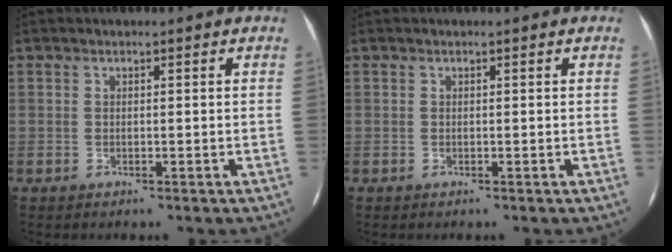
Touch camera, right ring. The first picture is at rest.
{"total": 0.0}